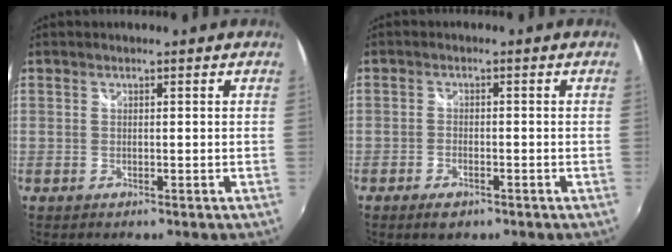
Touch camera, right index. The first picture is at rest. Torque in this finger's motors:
{"motor_torque": [0.27, -0.35, 0.08, 0.01]}